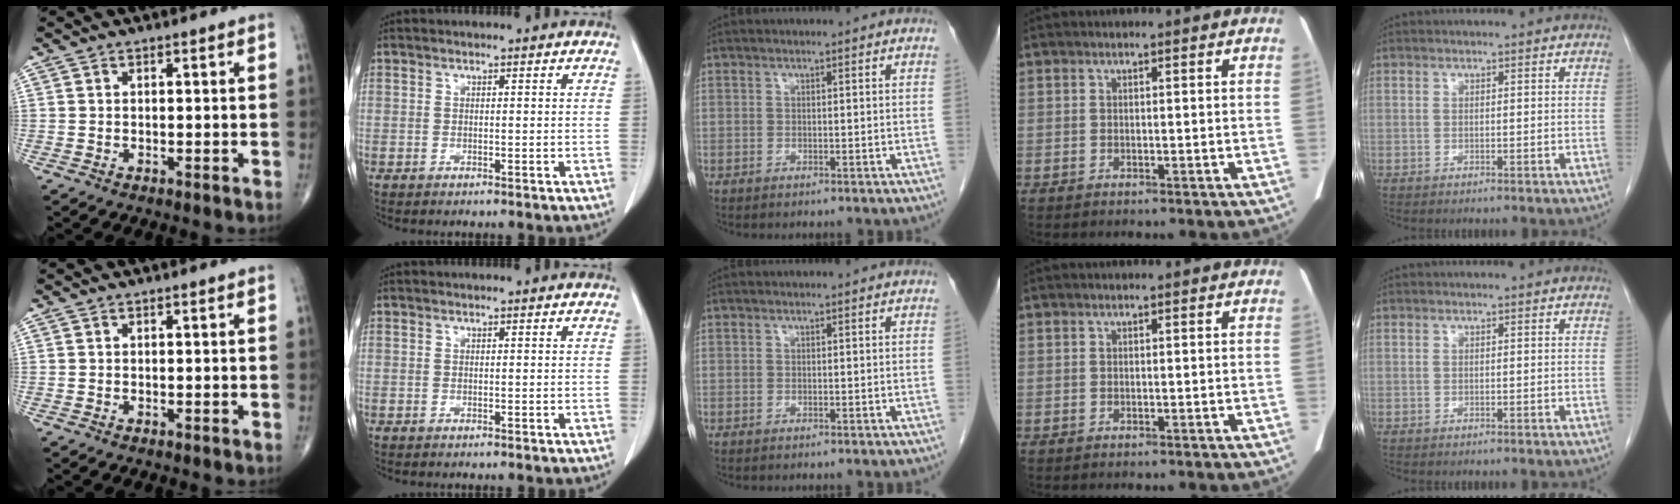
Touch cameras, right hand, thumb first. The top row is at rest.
{}